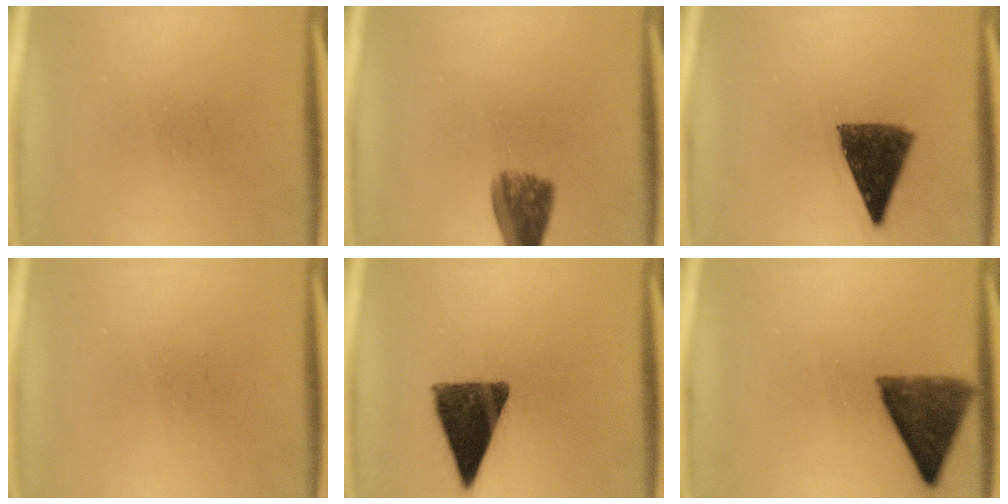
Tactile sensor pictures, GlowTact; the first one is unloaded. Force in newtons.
{"total": 6.5}
{"total": 10.4}
{"total": 0.0}
{"total": 12.6}
{"total": 10.3}